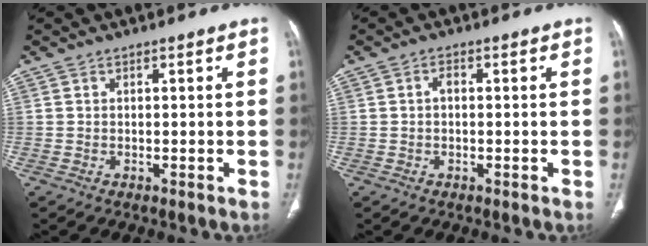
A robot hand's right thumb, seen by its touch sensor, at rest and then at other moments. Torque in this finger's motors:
{"motor_torque": [1.24, 1.19, 0.11, -0.27, -0.03]}